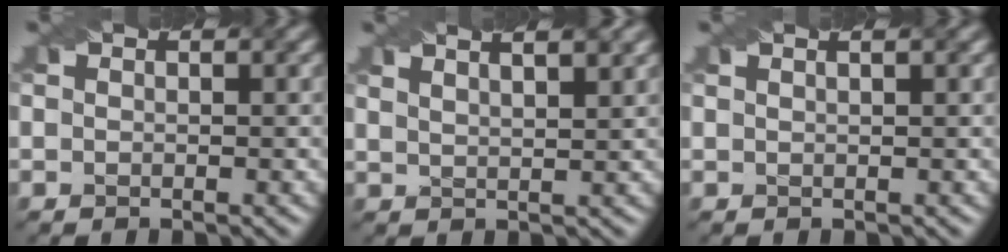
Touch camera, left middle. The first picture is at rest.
{"total": 6.1, "force": [4.0, 2.4, 3.9], "torque": [-0.026, 0.038, 0.026]}
{"total": 2.9, "force": [1.6, 1.5, 1.9], "torque": [-0.006, 0.016, -0.006]}